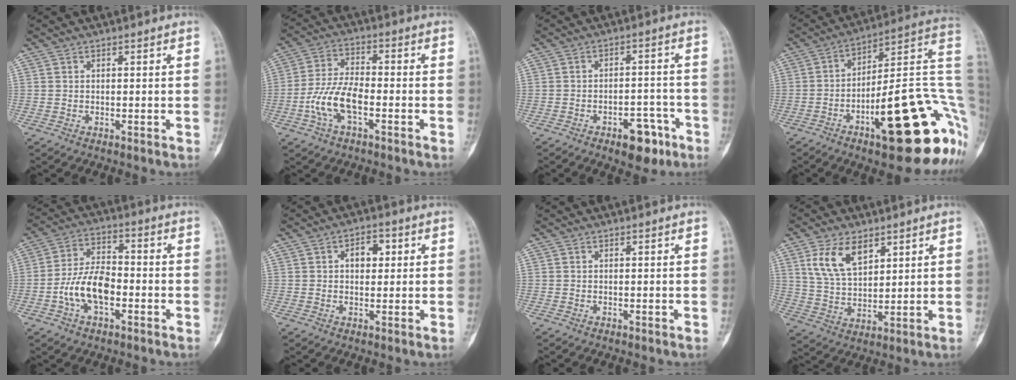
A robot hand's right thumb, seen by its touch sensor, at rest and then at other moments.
{"total": 9.4, "force": [-3.1, 4.3, 7.8], "torque": [-0.166, 0.027, -0.062]}
{"total": 7.8, "force": [-4.5, 4.0, 5.0], "torque": [-0.040, 0.033, -0.061]}
{"total": 26.8, "force": [-8.1, 7.7, 24.4], "torque": [-0.260, 0.046, -0.108]}
{"total": 10.6, "force": [-3.1, 5.7, 8.3], "torque": [-0.153, 0.031, -0.062]}
{"total": 4.5, "force": [1.1, 3.0, 3.1], "torque": [-0.030, 0.008, 0.013]}
{"total": 0.0}
{"total": 9.7, "force": [5.1, 5.2, 6.4], "torque": [-0.109, -0.020, 0.106]}